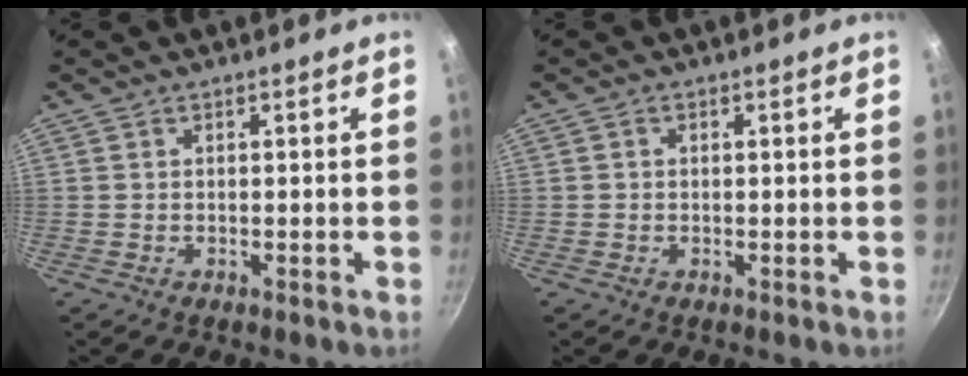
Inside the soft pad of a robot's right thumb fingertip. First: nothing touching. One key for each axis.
{"total": 0.7, "fx": 0.0, "fy": 0.6, "fz": 0.3, "tx": -0.006, "ty": 0.004, "tz": 0.001}